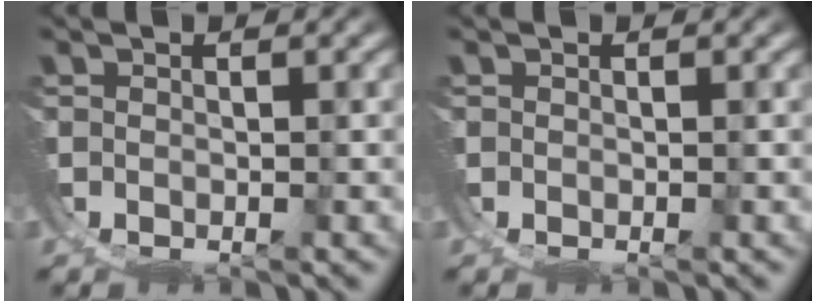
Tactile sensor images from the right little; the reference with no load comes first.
{"total": 0.0}